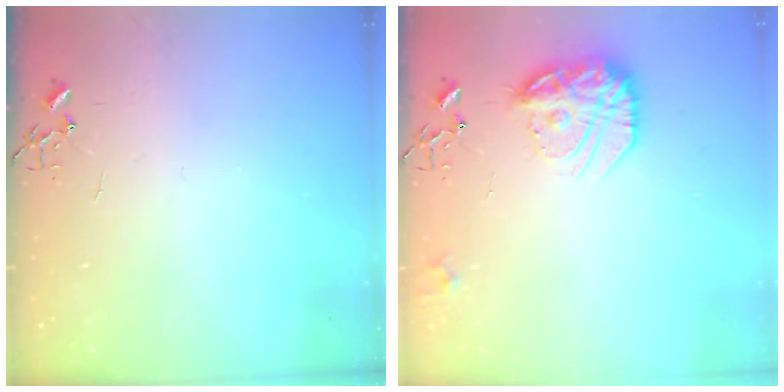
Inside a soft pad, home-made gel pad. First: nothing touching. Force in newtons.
{"total": 17.3, "press": 17.3, "slide": 1.3}